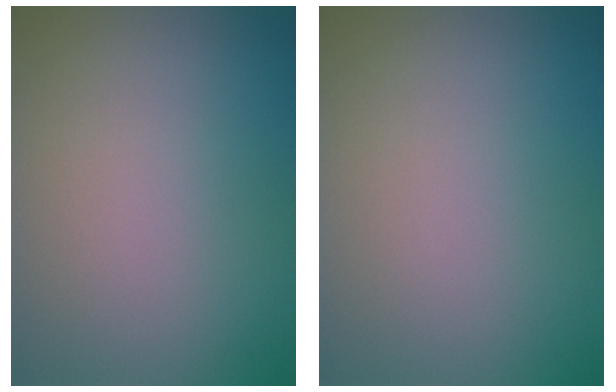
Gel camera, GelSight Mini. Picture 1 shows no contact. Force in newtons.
{"total": 0.0}